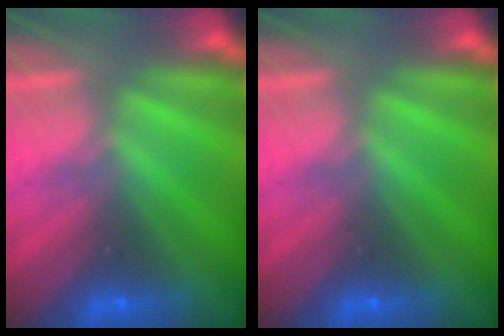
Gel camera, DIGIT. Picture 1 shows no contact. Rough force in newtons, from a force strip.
{"total": 0.0}